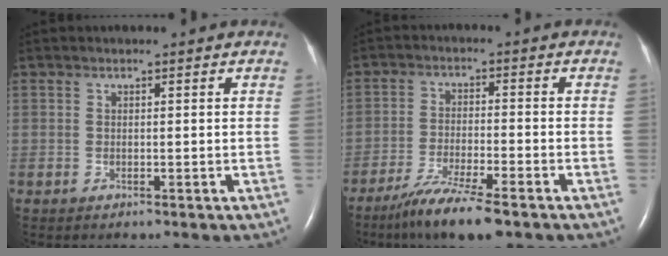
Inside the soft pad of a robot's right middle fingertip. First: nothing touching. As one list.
[{"total": 8.9, "force": [-6.5, 0.5, 6.1], "torque": [-0.118, -0.026, -0.114]}]